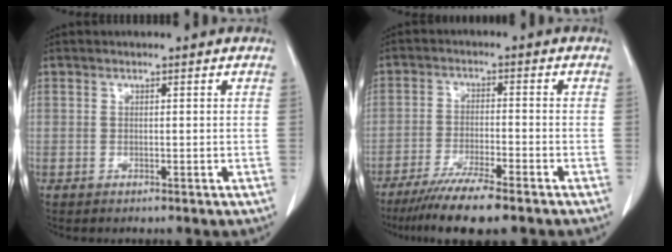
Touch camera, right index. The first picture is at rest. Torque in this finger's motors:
{"motor_torque": [0.12, -0.08, 0.50, 0.13]}